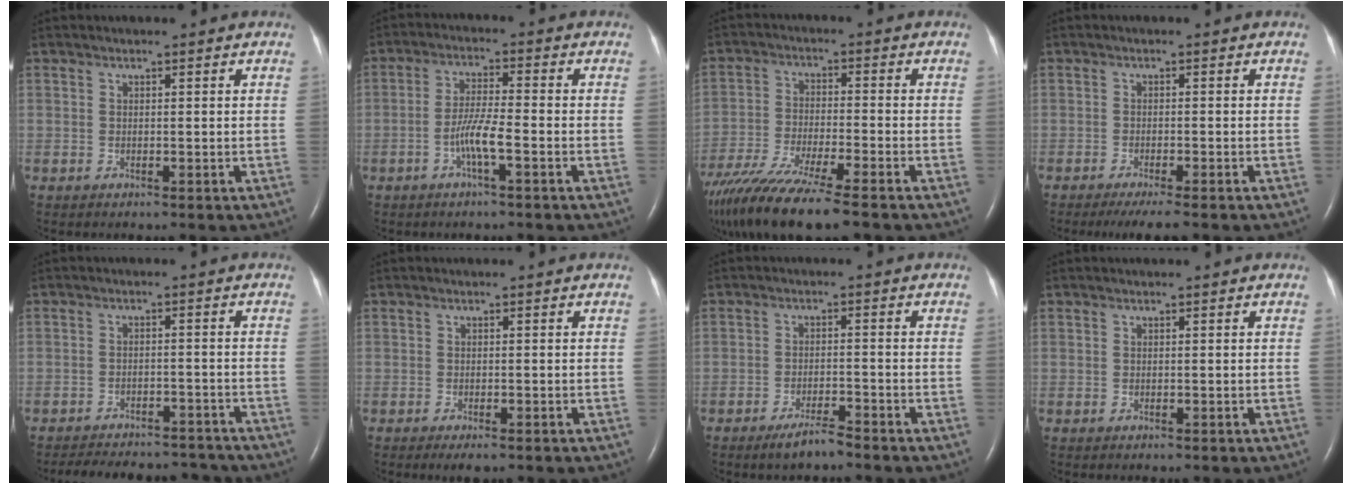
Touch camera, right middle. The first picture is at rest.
{"total": 5.0, "force": [-2.0, 0.1, 4.6], "torque": [-0.094, 0.001, -0.042]}
{"total": 15.6, "force": [-12.0, 1.1, 9.9], "torque": [-0.198, -0.050, -0.209]}
{"total": 5.1, "force": [-4.0, 0.2, 3.1], "torque": [-0.043, -0.010, -0.059]}
{"total": 13.2, "force": [-12.1, 4.0, 3.3], "torque": [-0.067, 0.010, -0.157]}
{"total": 2.1, "force": [-1.4, 0.6, 1.5], "torque": [-0.025, -0.005, -0.019]}
{"total": 3.7, "force": [-3.0, 0.3, 2.0], "torque": [-0.042, -0.004, -0.056]}
{"total": 0.0}